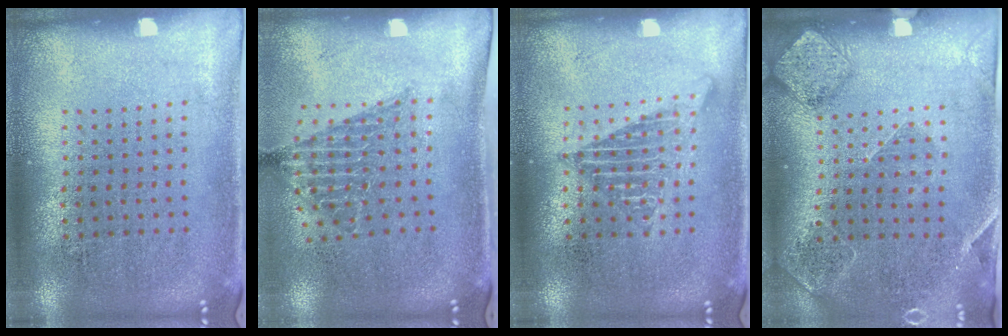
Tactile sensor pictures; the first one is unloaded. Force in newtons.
{"total": 1.4, "press": 1.1, "slide": 0.8}
{"total": 1.2, "press": 1.2, "slide": 0.0}
{"total": 1.6, "press": 1.5, "slide": 0.3}